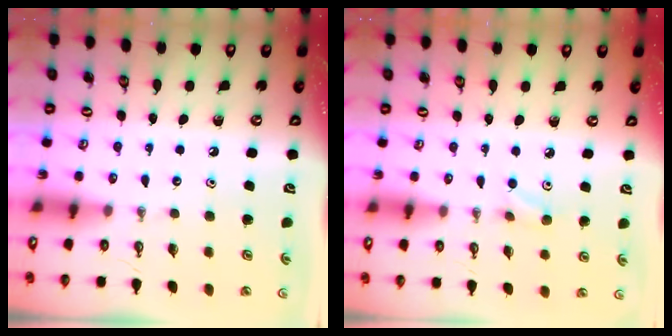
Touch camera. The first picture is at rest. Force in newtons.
{"total": 4.2, "press": 4.1, "slide": 0.8}